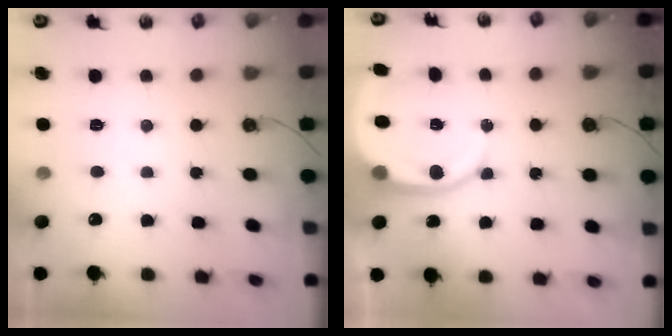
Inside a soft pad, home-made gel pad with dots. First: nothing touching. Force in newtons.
{"total": 9.5, "press": 9.5, "slide": 1.2}